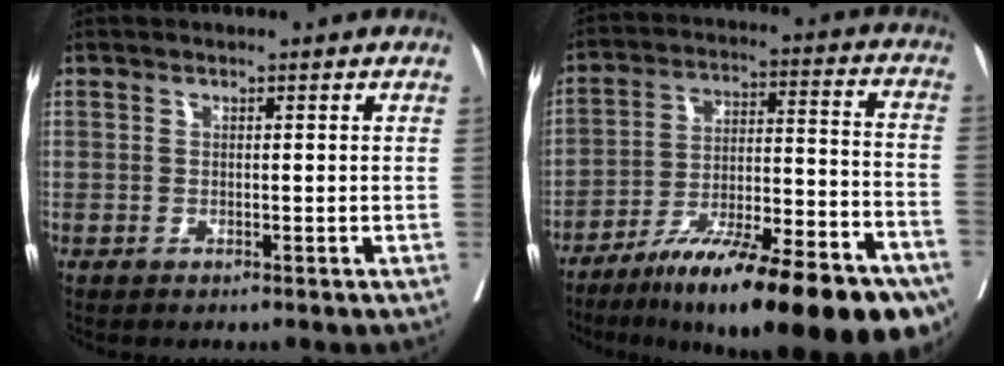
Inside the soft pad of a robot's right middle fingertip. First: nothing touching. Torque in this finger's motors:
{"motor_torque": [1.39, -0.75, 0.53, 0.21]}